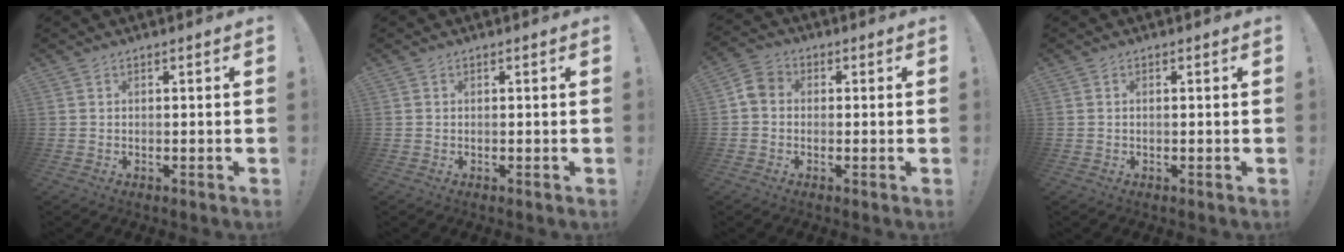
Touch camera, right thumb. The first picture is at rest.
{"total": 0.0}
{"total": 4.8, "force": [-0.7, 4.0, 2.6], "torque": [-0.053, 0.020, -0.011]}
{"total": 0.5, "force": [-0.1, 0.0, 0.5], "torque": [-0.013, 0.002, -0.001]}